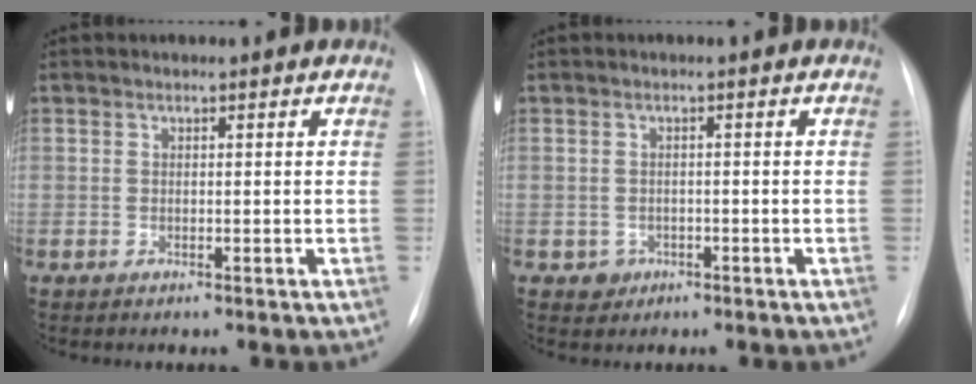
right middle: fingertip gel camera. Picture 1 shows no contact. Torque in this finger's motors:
{"motor_torque": [-0.15, -0.37, -0.01, -0.01]}